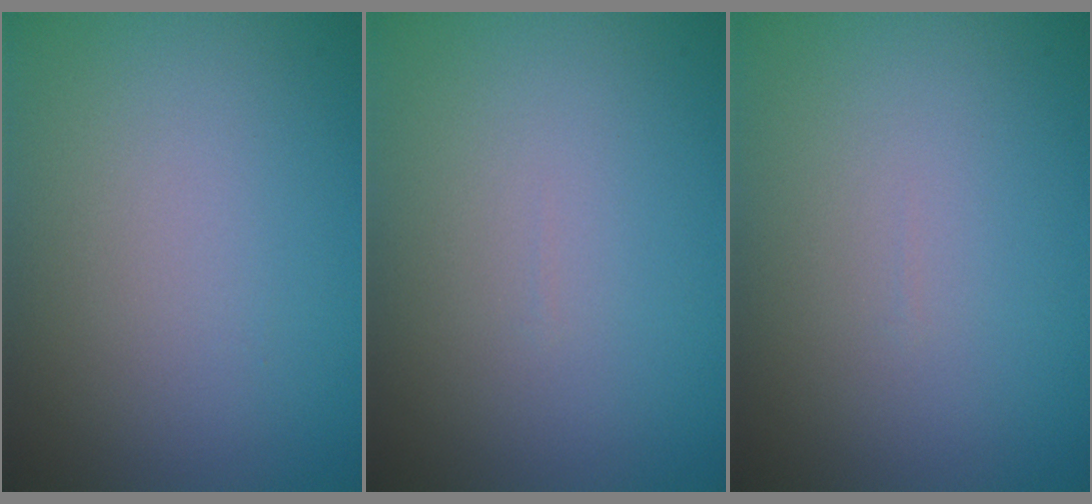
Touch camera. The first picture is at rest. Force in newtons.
{"total": 0.0}
{"total": 0.0}